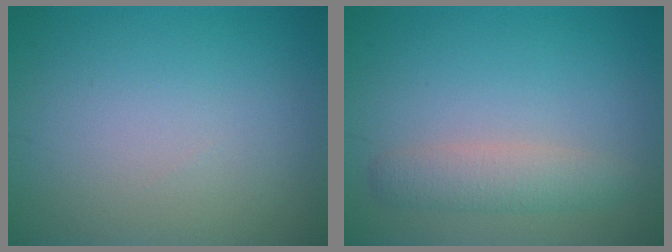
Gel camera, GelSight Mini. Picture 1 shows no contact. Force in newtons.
{"total": 2.7, "press": 2.7, "slide": 0.1}